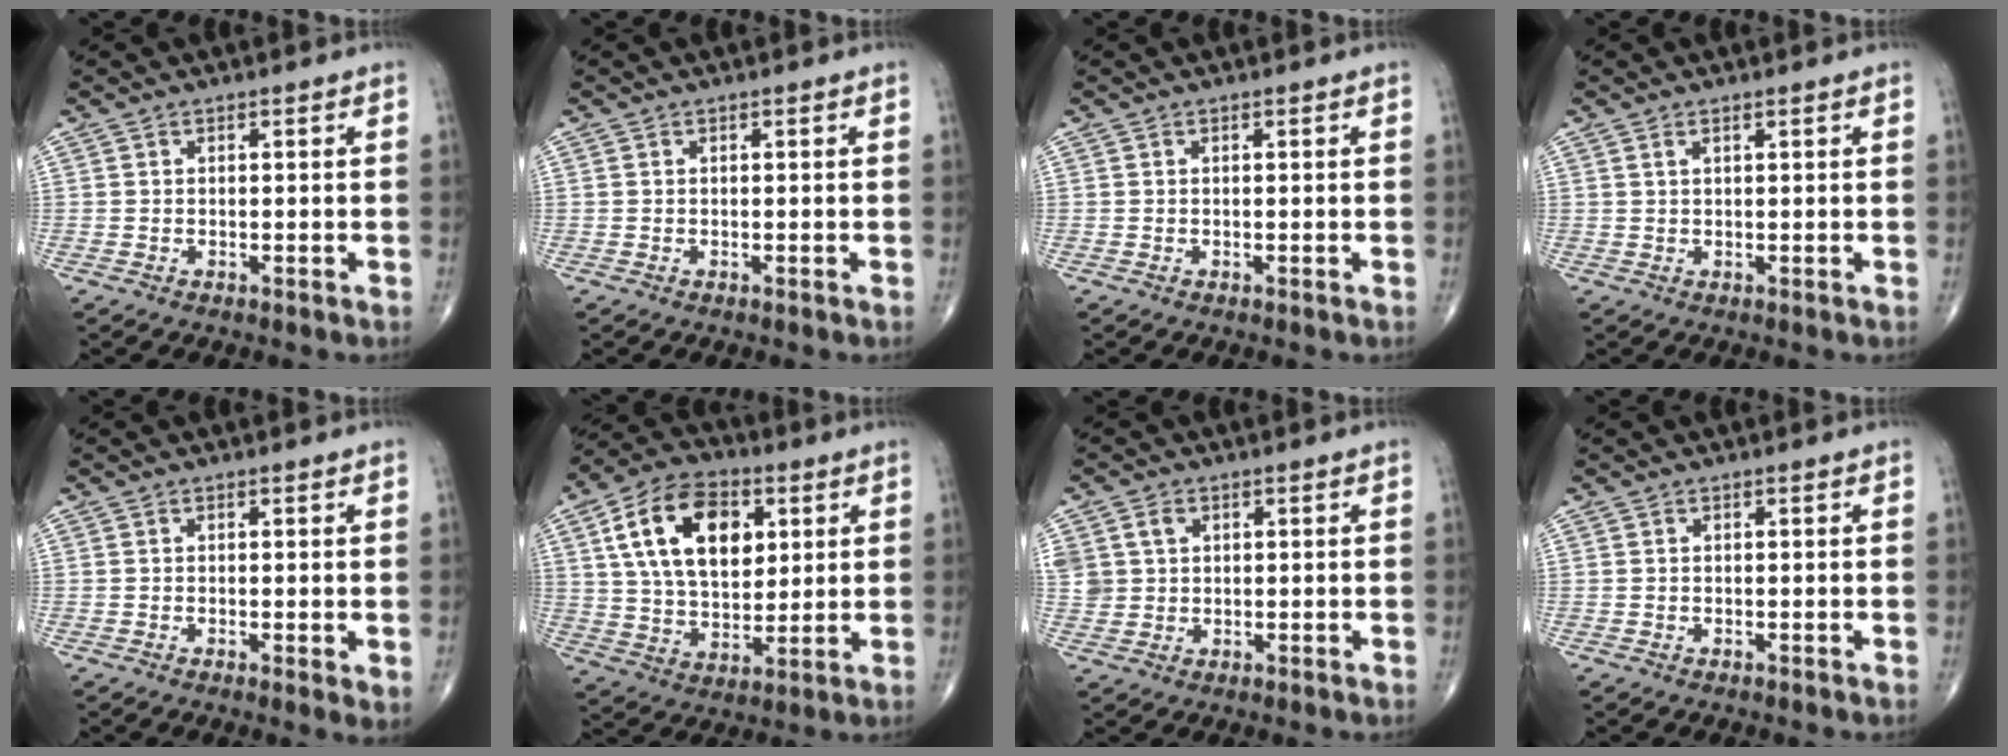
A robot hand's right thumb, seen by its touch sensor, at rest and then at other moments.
{"total": 0.0}
{"total": 0.0}
{"total": 0.9, "force": [0.6, 0.1, 0.6], "torque": [-0.015, 0.001, 0.012]}
{"total": 2.1, "force": [0.0, 0.4, 2.1], "torque": [-0.034, -0.012, -0.004]}
{"total": 18.4, "force": [5.8, 11.3, 13.2], "torque": [-0.201, -0.009, 0.103]}
{"total": 5.1, "force": [1.8, 4.2, 2.2], "torque": [-0.032, -0.001, 0.042]}
{"total": 0.0}